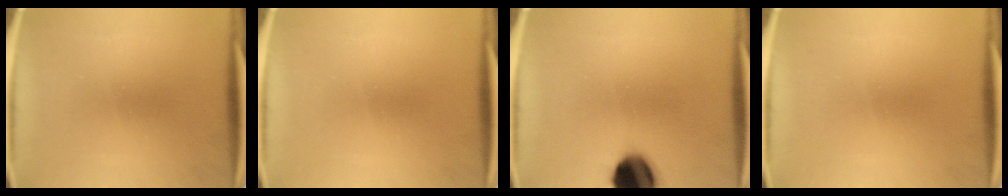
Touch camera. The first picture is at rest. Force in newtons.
{"total": 0.0}
{"total": 14.1}
{"total": 0.0}